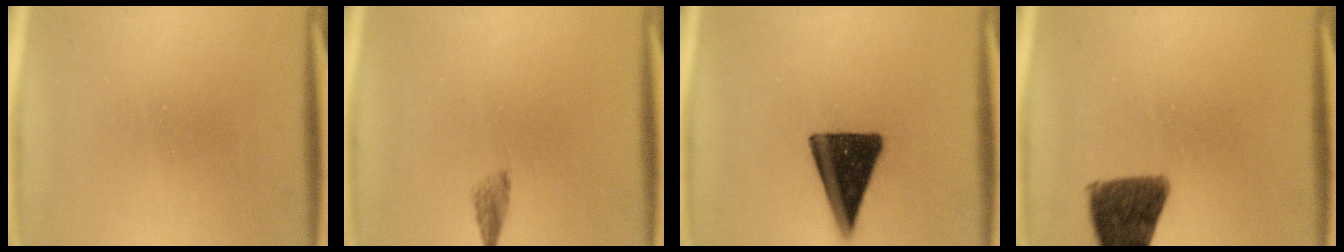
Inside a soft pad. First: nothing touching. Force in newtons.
{"total": 3.0}
{"total": 15.8}
{"total": 10.9}